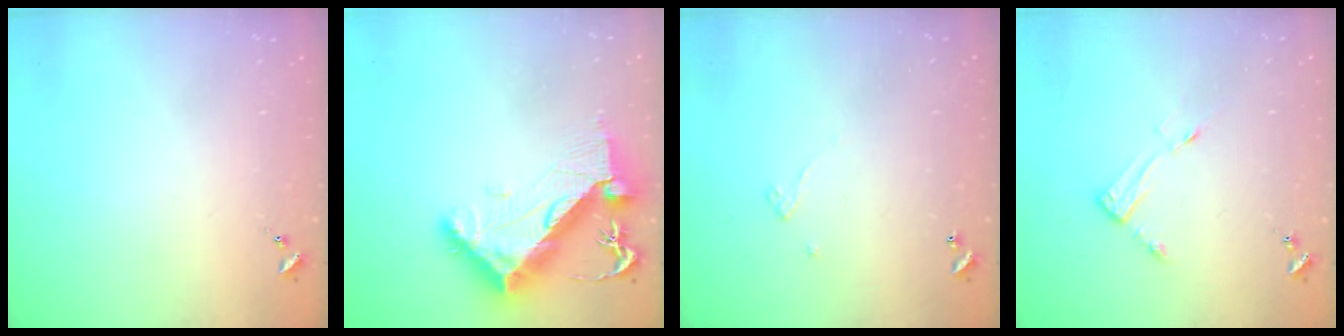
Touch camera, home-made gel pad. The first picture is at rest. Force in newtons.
{"total": 11.4, "press": 11.4, "slide": 1.2}
{"total": 3.2, "press": 3.2, "slide": 0.1}
{"total": 3.5, "press": 3.4, "slide": 0.3}